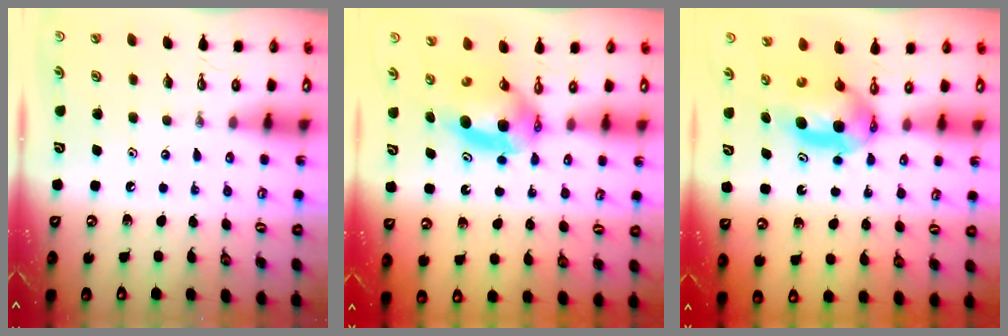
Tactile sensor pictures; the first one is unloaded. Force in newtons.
{"total": 6.6, "press": 5.6, "slide": 3.5}
{"total": 6.4, "press": 5.7, "slide": 2.9}